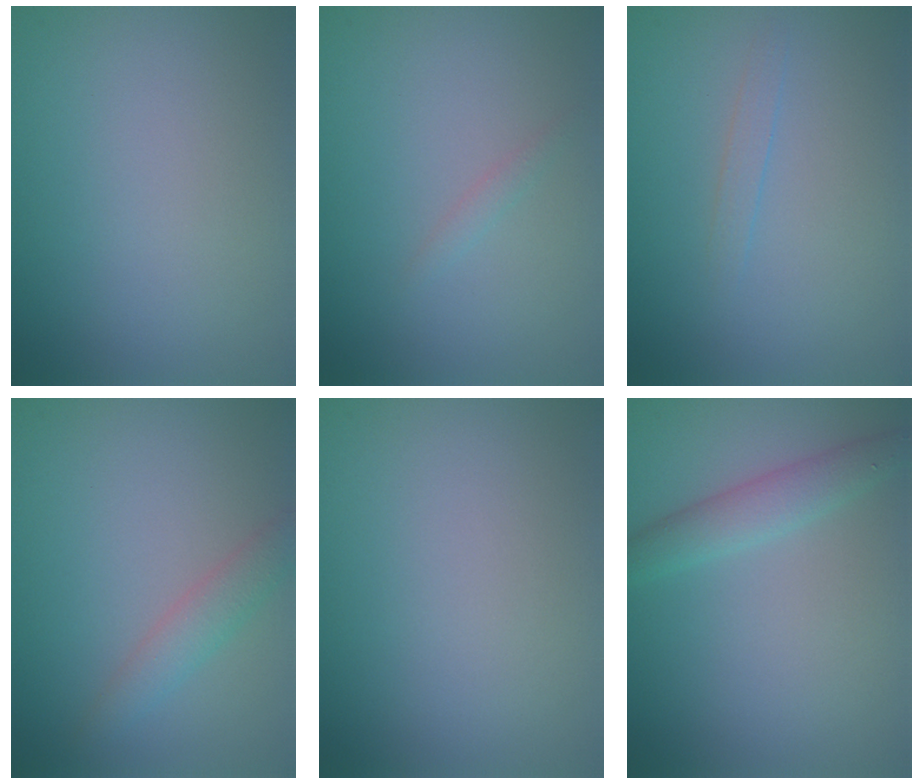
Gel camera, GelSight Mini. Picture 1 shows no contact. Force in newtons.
{"total": 0.7, "press": 0.7, "slide": 0.1}
{"total": 0.8, "press": 0.8, "slide": 0.1}
{"total": 2.1, "press": 2.1, "slide": 0.1}
{"total": 0.0}
{"total": 2.3, "press": 2.3, "slide": 0.0}